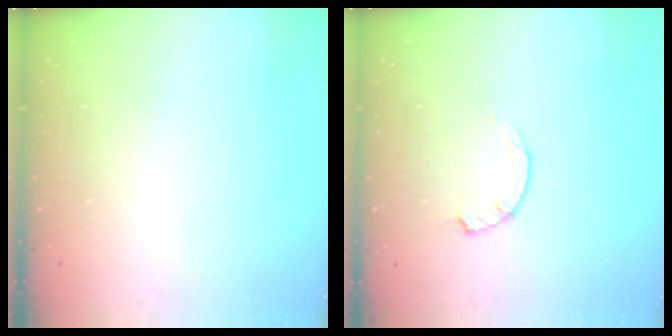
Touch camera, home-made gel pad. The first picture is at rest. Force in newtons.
{"total": 2.3, "press": 2.3, "slide": 0.4}